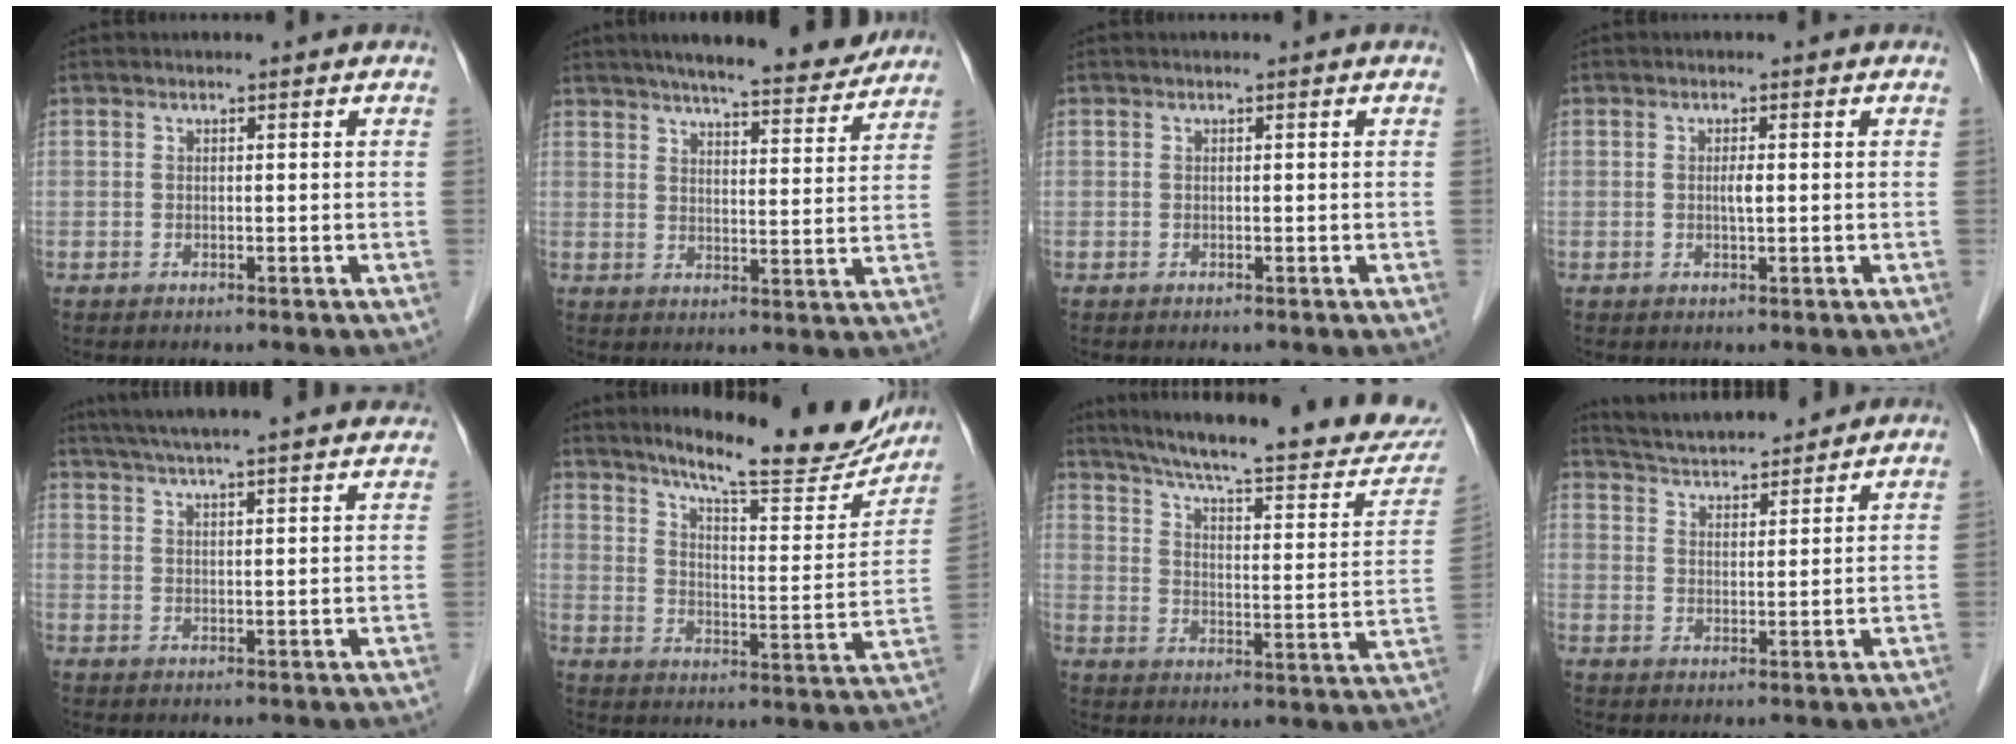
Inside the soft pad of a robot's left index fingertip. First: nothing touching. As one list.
[{"total": 14.6, "force": [12.8, 2.0, 6.6], "torque": [-0.088, -0.002, 0.169]}, {"total": 0.0}, {"total": 1.3, "force": [0.1, 0.1, 1.3], "torque": [-0.025, 0.000, 0.001]}, {"total": 27.5, "force": [24.8, 2.5, 11.5], "torque": [-0.189, -0.020, 0.333]}, {"total": 21.5, "force": [18.4, 3.1, 10.6], "torque": [-0.144, -0.034, 0.244]}, {"total": 26.4, "force": [23.1, 2.9, 12.4], "torque": [-0.188, -0.047, 0.300]}, {"total": 10.6, "force": [10.0, 1.6, 3.2], "torque": [-0.056, 0.020, 0.159]}]